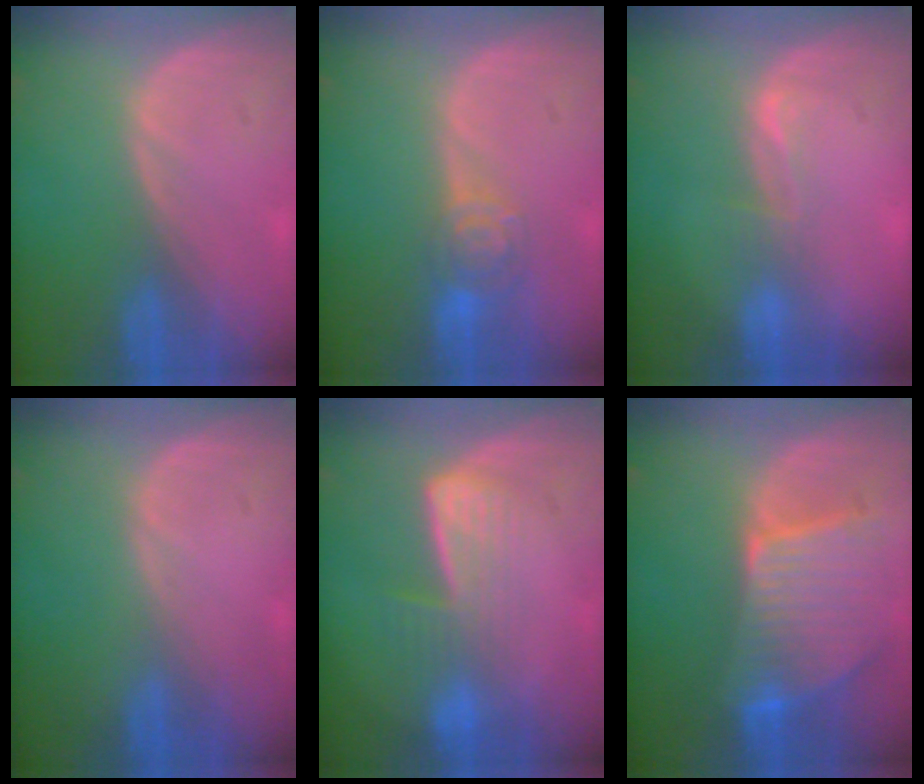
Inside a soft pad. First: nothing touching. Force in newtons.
{"total": 4.6, "press": 4.3, "slide": 1.7}
{"total": 2.2, "press": 1.7, "slide": 1.4}
{"total": 0.0}
{"total": 7.0, "press": 5.9, "slide": 3.8}
{"total": 9.6, "press": 8.5, "slide": 4.5}